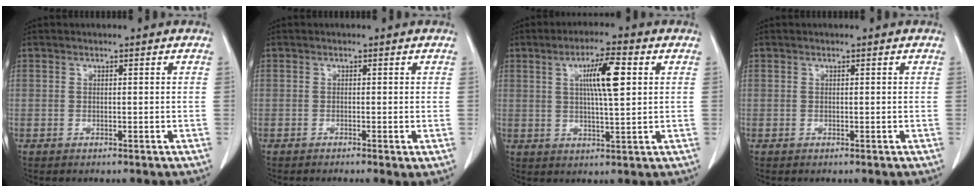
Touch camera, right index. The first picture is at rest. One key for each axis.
{"total": 1.3, "fx": -0.5, "fy": 0.1, "fz": 1.1, "tx": -0.018, "ty": -0.004, "tz": -0.009}
{"total": 7.9, "fx": 2.2, "fy": 0.9, "fz": 7.5, "tx": -0.130, "ty": 0.006, "tz": 0.039}
{"total": 0.0}